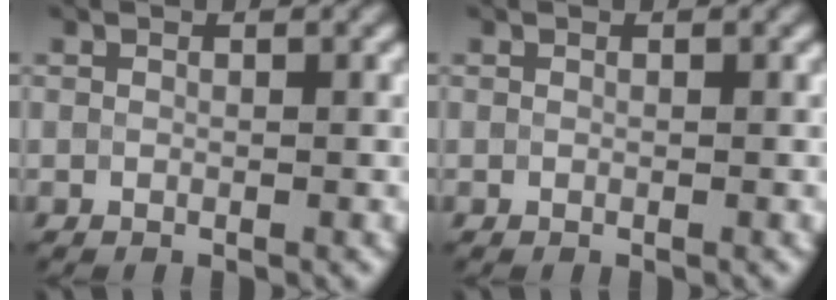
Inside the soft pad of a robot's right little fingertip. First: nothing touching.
{"total": 0.0}